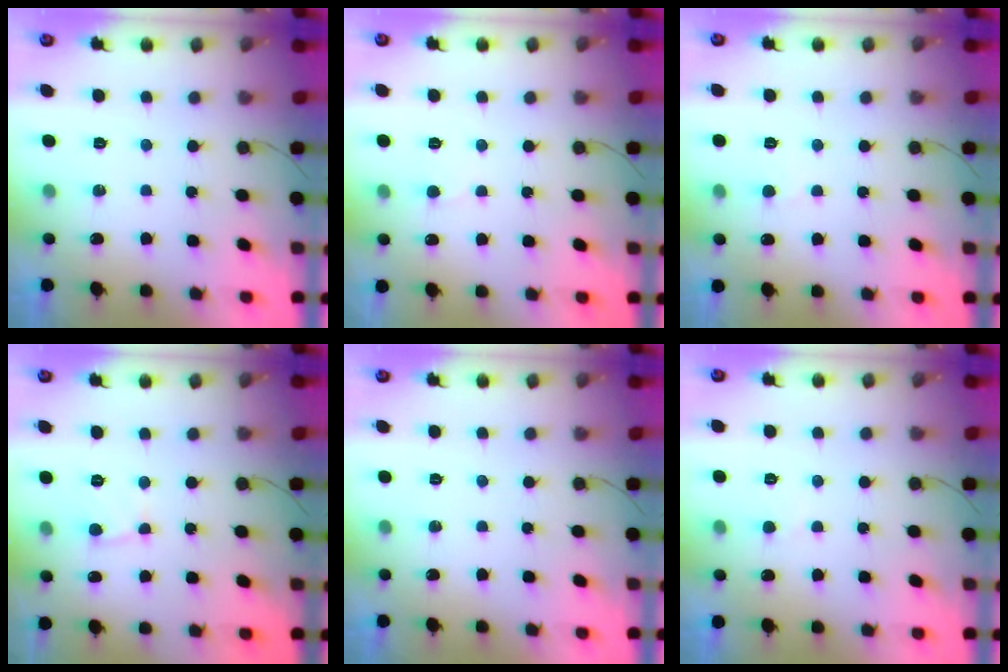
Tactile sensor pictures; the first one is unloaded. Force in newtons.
{"total": 4.2, "press": 4.2, "slide": 0.4}
{"total": 2.8, "press": 2.8, "slide": 0.2}
{"total": 2.6, "press": 2.6, "slide": 0.2}
{"total": 0.0}
{"total": 2.2, "press": 2.2, "slide": 0.2}